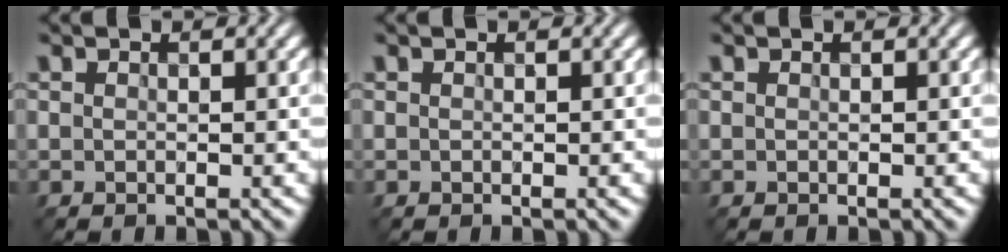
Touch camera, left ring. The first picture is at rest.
{"total": 0.0}
{"total": 0.0}